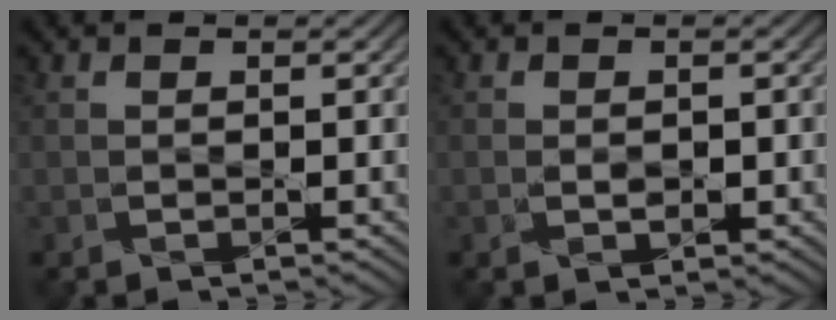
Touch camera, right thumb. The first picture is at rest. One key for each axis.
{"total": 1.3, "fx": -0.2, "fy": 0.9, "fz": 1.0, "tx": -0.022, "ty": -0.002, "tz": 0.000}